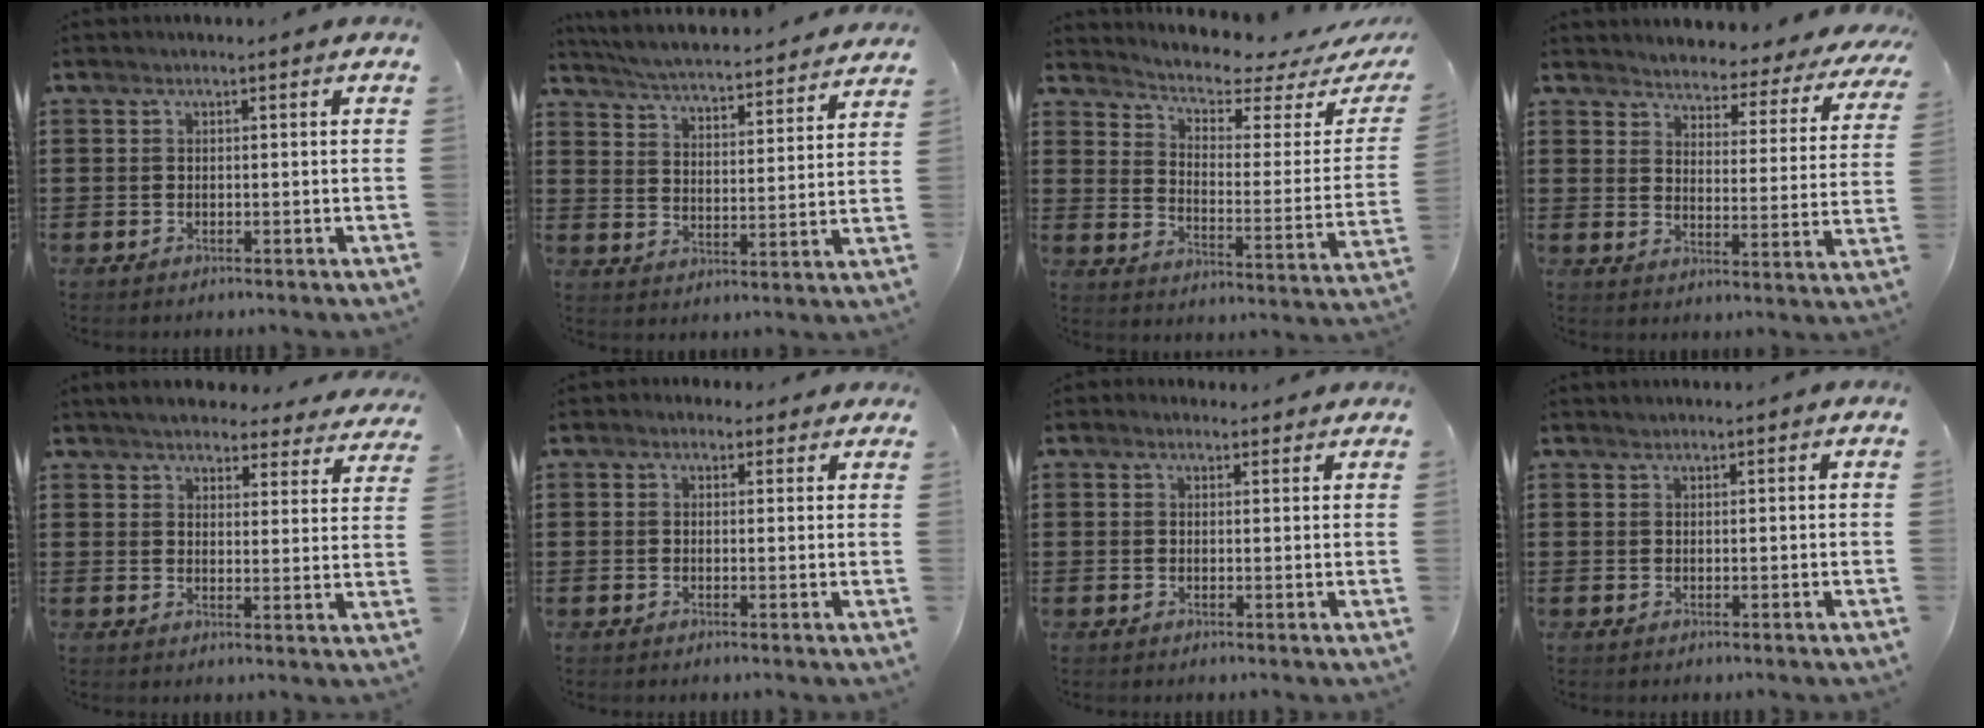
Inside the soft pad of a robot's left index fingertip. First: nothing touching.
{"total": 4.3, "force": [4.2, -0.5, 0.7], "torque": [-0.038, -0.037, 0.066]}
{"total": 4.0, "force": [3.3, 0.7, 2.0], "torque": [-0.053, -0.031, 0.045]}
{"total": 3.2, "force": [3.2, 0.3, -0.1], "torque": [-0.016, -0.036, 0.046]}
{"total": 4.1, "force": [4.0, 0.6, 0.8], "torque": [-0.034, -0.018, 0.071]}
{"total": 1.6, "force": [1.0, 1.2, 0.3], "torque": [-0.004, 0.006, 0.017]}
{"total": 1.5, "force": [1.3, 0.7, 0.2], "torque": [-0.007, 0.006, 0.024]}
{"total": 0.7, "force": [0.6, 0.3, 0.0], "torque": [-0.003, 0.001, 0.013]}